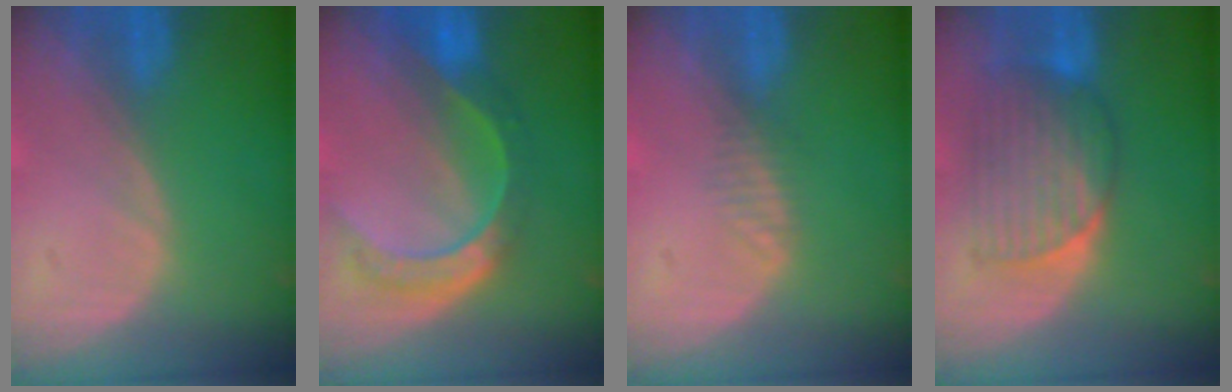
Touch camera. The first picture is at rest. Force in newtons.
{"total": 8.5, "press": 7.2, "slide": 4.6}
{"total": 1.7, "press": 1.4, "slide": 1.0}
{"total": 7.4, "press": 7.3, "slide": 0.9}